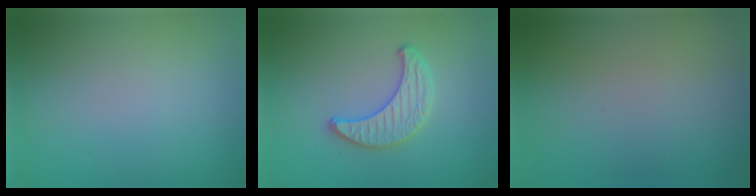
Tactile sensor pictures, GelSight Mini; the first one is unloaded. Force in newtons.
{"total": 2.4, "press": 2.4, "slide": 0.1}
{"total": 0.0}